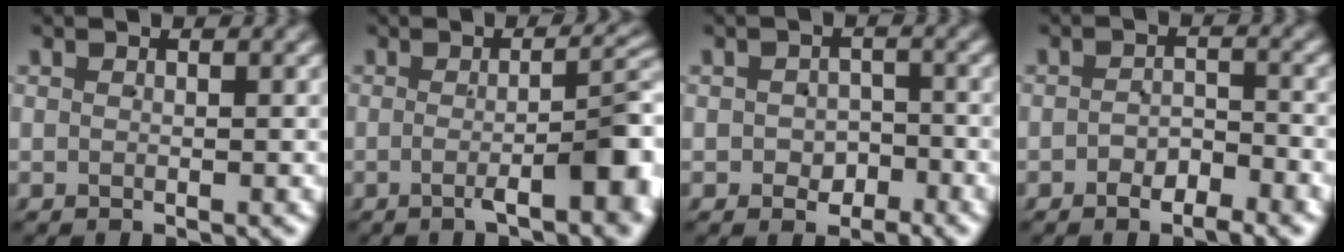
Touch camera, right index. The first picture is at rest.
{"total": 6.9, "force": [-2.2, 1.4, 6.4], "torque": [-0.080, -0.003, -0.033]}
{"total": 2.5, "force": [-1.4, 2.0, 0.4], "torque": [0.014, -0.002, -0.024]}
{"total": 2.5, "force": [-2.0, 1.0, 1.1], "torque": [-0.010, 0.000, -0.038]}